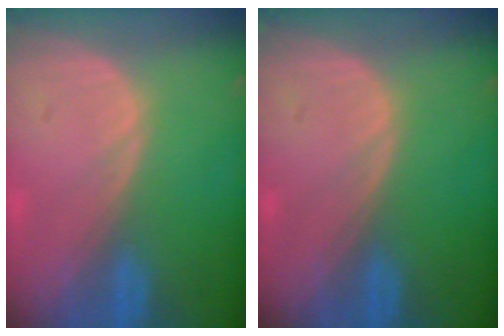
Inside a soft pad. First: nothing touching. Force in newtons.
{"total": 0.0}